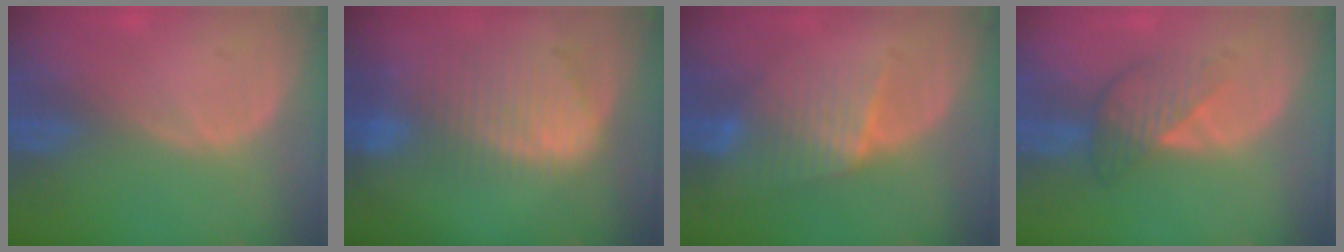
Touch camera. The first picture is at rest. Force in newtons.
{"total": 9.1, "press": 8.0, "slide": 4.3}
{"total": 6.4, "press": 6.1, "slide": 2.1}
{"total": 4.6, "press": 4.6, "slide": 0.2}